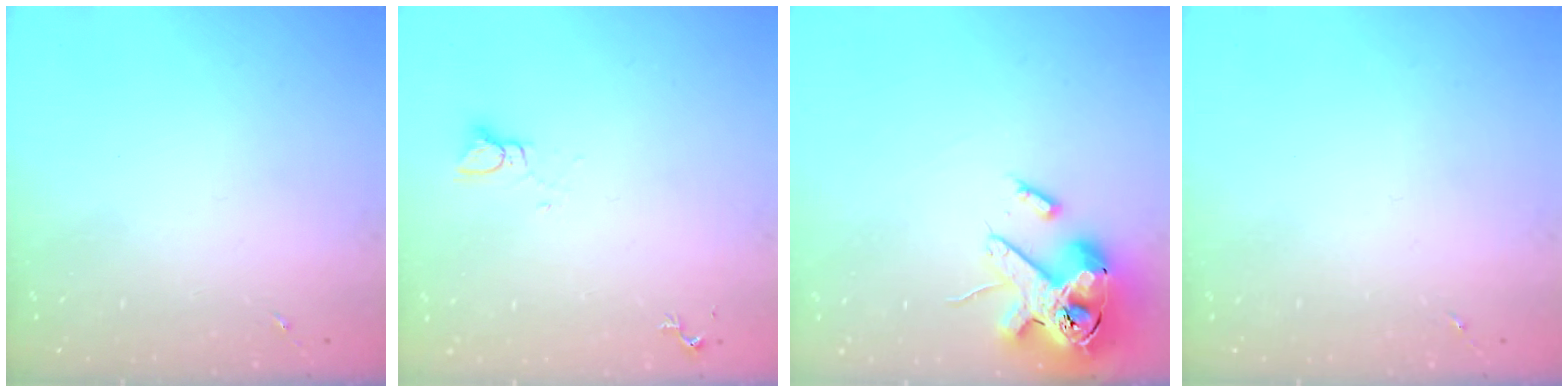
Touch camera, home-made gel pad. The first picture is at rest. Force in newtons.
{"total": 2.8, "press": 2.8, "slide": 0.1}
{"total": 15.9, "press": 15.7, "slide": 2.7}
{"total": 0.0}